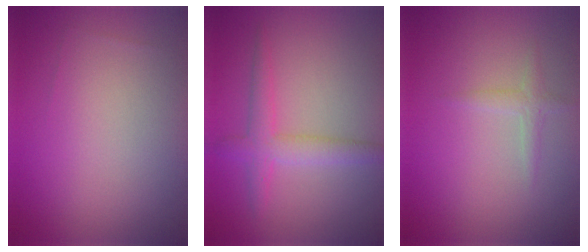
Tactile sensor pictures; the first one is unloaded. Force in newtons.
{"total": 2.9, "press": 2.9, "slide": 0.1}
{"total": 1.1, "press": 1.1, "slide": 0.1}